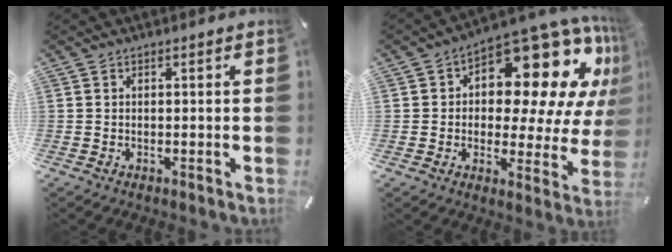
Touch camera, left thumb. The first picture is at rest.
{"total": 18.9, "force": [9.3, 9.9, 13.0], "torque": [-0.166, -0.086, 0.150]}